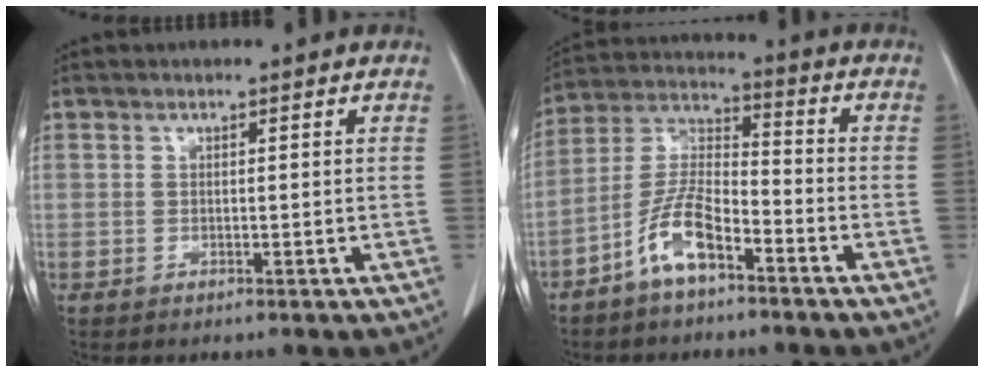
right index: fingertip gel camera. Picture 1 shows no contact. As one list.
[{"total": 9.1, "force": [-5.5, 2.6, 6.8], "torque": [-0.151, 0.008, -0.109]}]